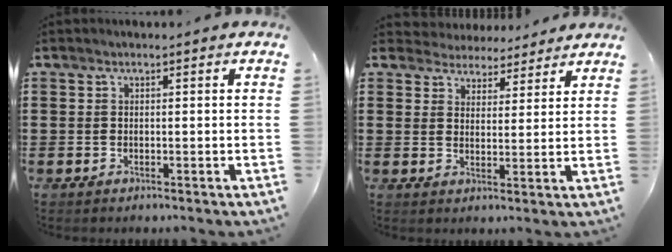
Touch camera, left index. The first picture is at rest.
{"total": 3.8, "force": [3.6, 1.2, -0.1], "torque": [-0.015, -0.012, 0.065]}